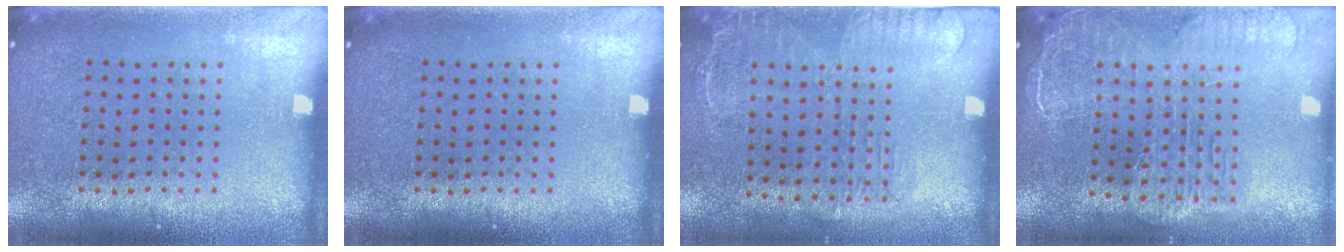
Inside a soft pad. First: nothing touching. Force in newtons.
{"total": 0.0}
{"total": 1.6, "press": 1.2, "slide": 1.0}
{"total": 2.4, "press": 2.1, "slide": 1.2}